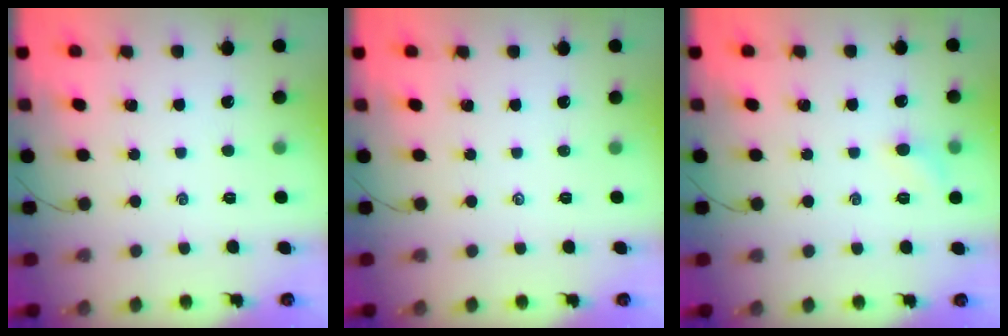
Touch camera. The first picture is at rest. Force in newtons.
{"total": 0.0}
{"total": 5.3, "press": 5.0, "slide": 1.7}